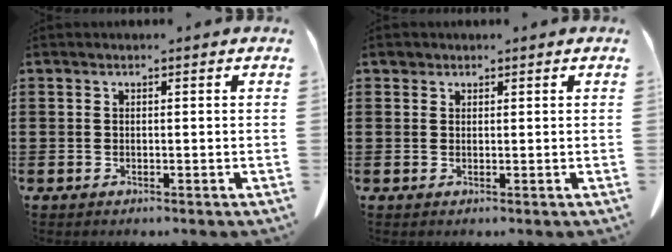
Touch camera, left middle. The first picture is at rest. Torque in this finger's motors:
{"motor_torque": [-0.04, 0.05, 0.00, 0.00]}